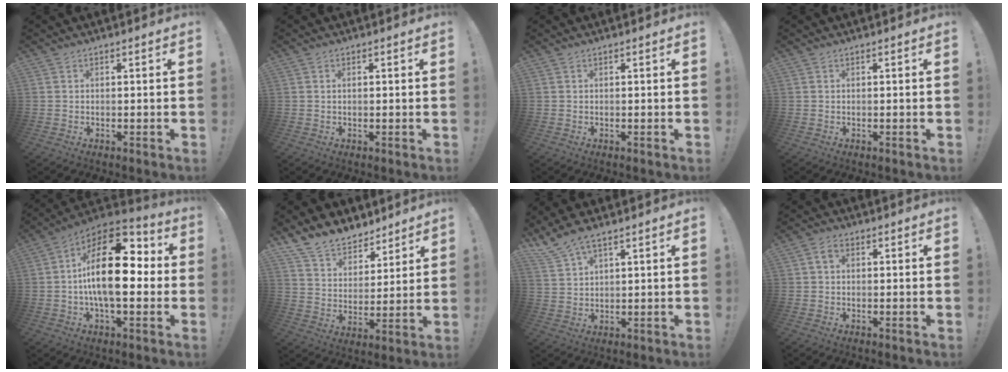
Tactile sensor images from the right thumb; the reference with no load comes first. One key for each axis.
{"total": 0.6, "fx": 0.3, "fy": 0.3, "fz": 0.4, "tx": -0.012, "ty": 0.002, "tz": 0.006}
{"total": 0.0}
{"total": 0.0}
{"total": 22.3, "fx": 0.9, "fy": 10.7, "fz": 19.6, "tx": -0.329, "ty": 0.003, "tz": 0.009}
{"total": 11.9, "fx": 10.0, "fy": 6.1, "fz": 2.2, "tx": -0.060, "ty": -0.076, "tz": 0.195}
{"total": 6.1, "fx": 4.9, "fy": 1.2, "fz": 3.5, "tx": -0.082, "ty": -0.018, "tz": 0.095}
{"total": 2.5, "fx": 0.4, "fy": 1.7, "fz": 1.7, "tx": -0.033, "ty": 0.008, "tz": 0.008}